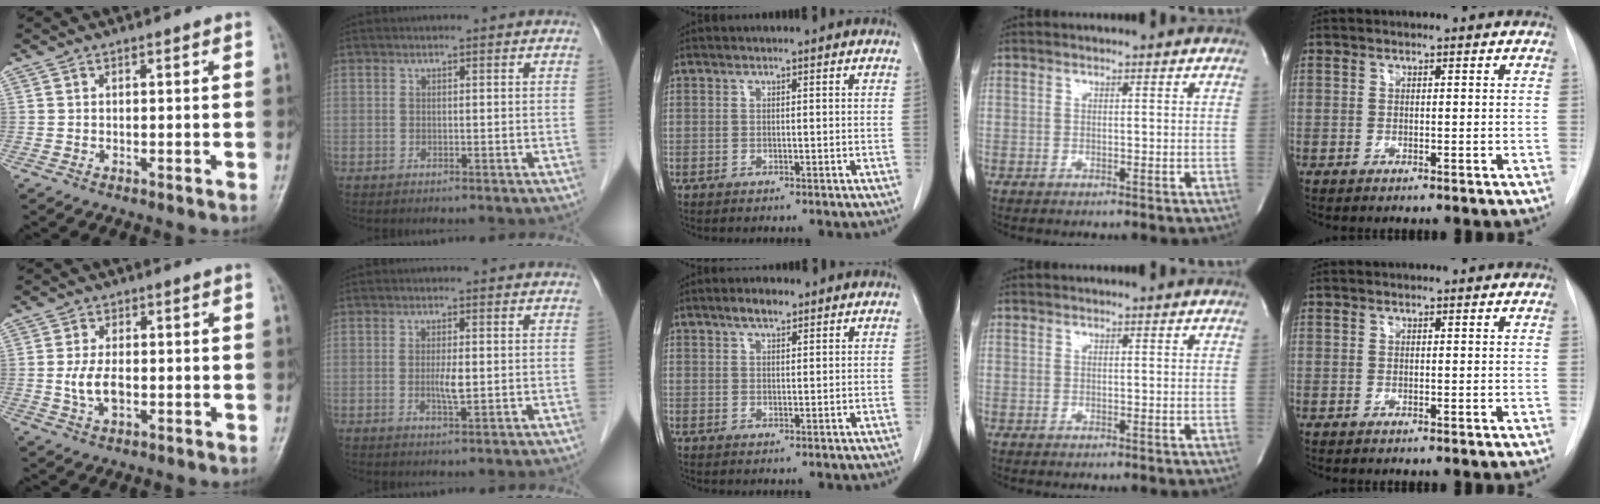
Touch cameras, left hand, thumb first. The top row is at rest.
{"thumb": {"total": 5.2, "force": [-0.7, 3.1, 4.2], "torque": [-0.080, 0.003, -0.013]}, "index": {"total": 2.5, "force": [-0.1, 0.4, 2.5], "torque": [-0.051, -0.003, 0.000]}, "middle": {"total": 2.8, "force": [2.0, 1.0, 1.7], "torque": [-0.035, 0.006, 0.034]}}